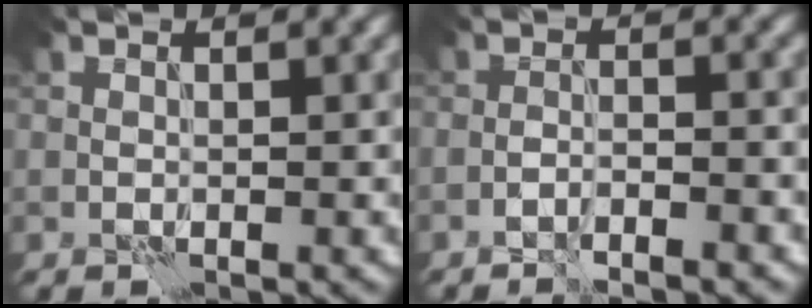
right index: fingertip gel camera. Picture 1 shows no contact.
{"total": 2.1, "force": [-1.8, 0.2, 1.0], "torque": [-0.017, 0.008, -0.035]}